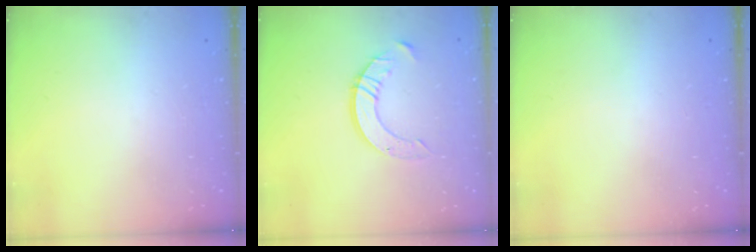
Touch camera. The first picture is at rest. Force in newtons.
{"total": 9.6, "press": 9.5, "slide": 0.8}
{"total": 0.0}